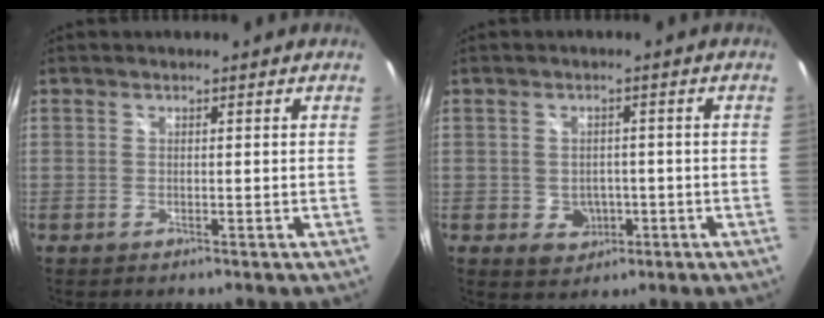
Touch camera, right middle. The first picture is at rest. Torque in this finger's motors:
{"motor_torque": [0.51, -0.32, 0.13, 0.05]}